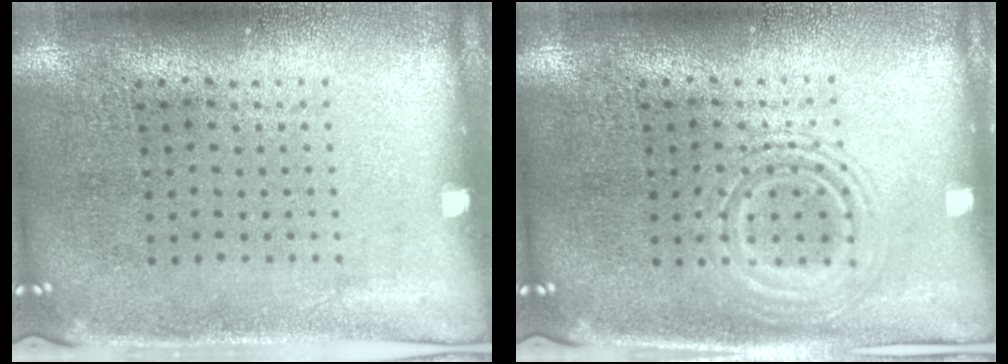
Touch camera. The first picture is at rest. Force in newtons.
{"total": 2.6, "press": 2.6, "slide": 0.4}